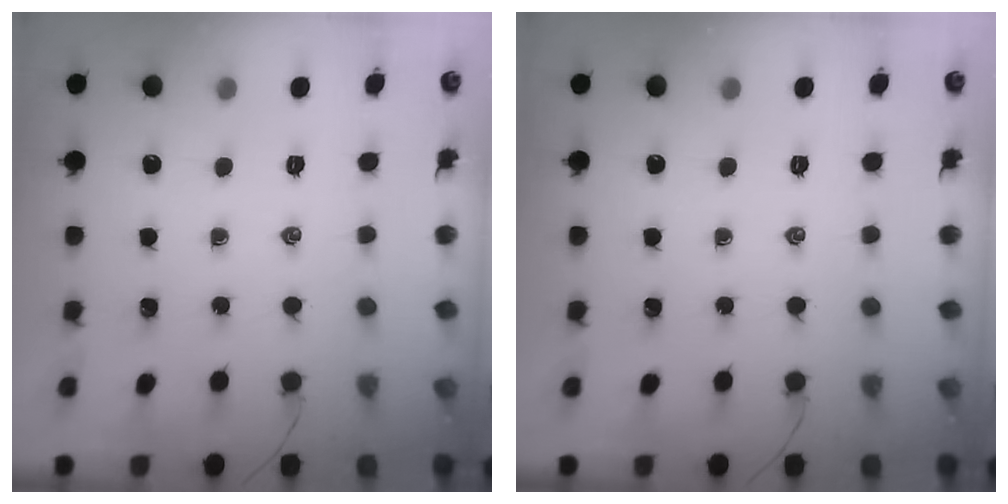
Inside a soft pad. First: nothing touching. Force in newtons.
{"total": 0.0}